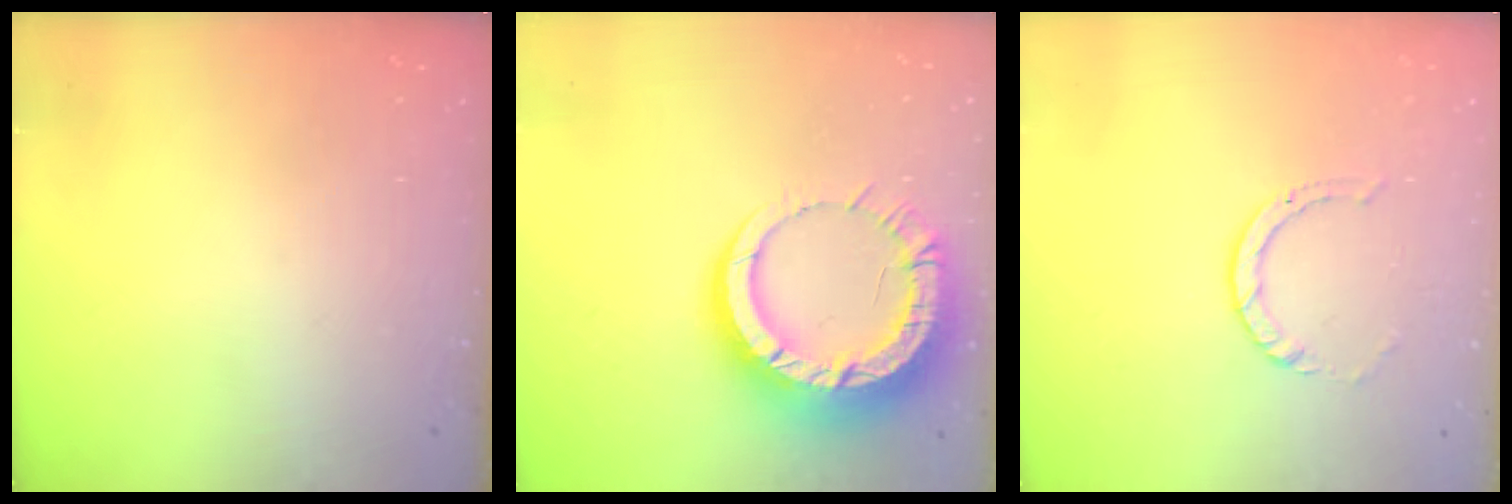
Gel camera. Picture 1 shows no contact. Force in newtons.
{"total": 16.8, "press": 16.7, "slide": 1.7}
{"total": 3.8, "press": 3.7, "slide": 0.3}